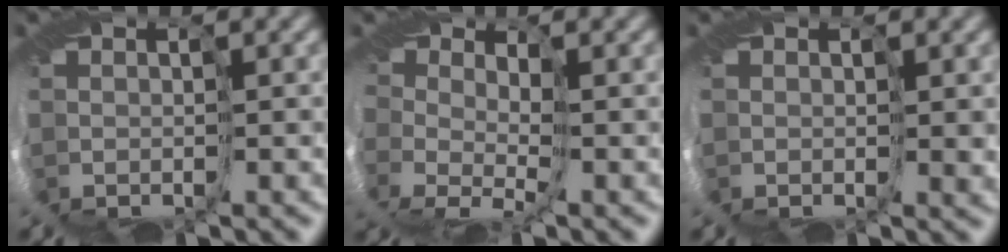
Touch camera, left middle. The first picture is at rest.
{"total": 2.7, "force": [-0.1, 1.4, 2.3], "torque": [-0.045, -0.003, 0.003]}
{"total": 1.2, "force": [0.4, 0.7, 1.0], "torque": [-0.021, -0.002, 0.009]}